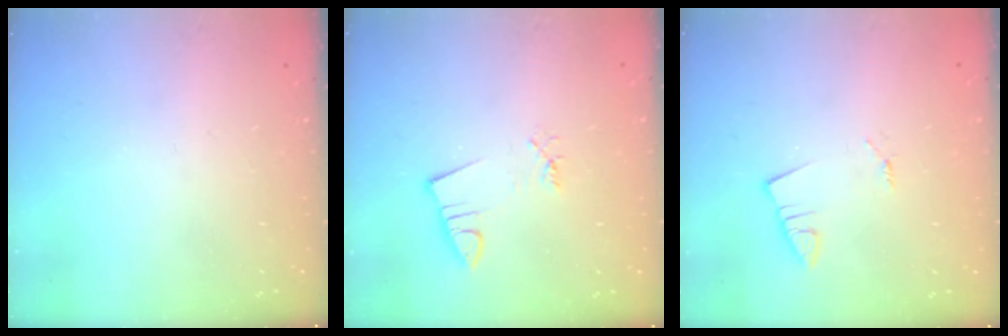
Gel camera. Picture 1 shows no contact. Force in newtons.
{"total": 1.1, "press": 1.1, "slide": 0.0}
{"total": 1.3, "press": 1.3, "slide": 0.1}